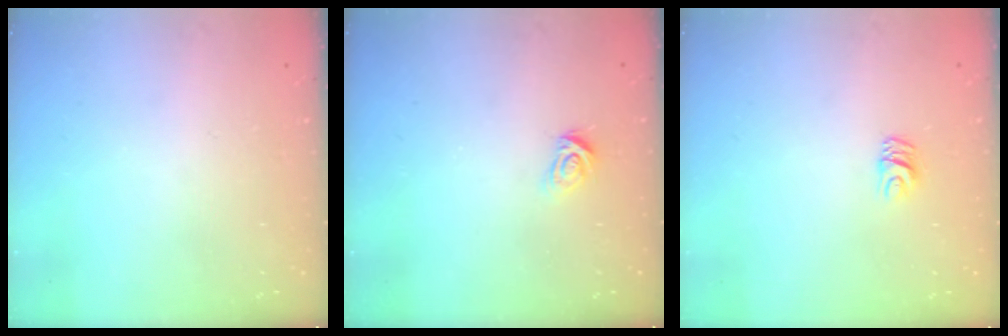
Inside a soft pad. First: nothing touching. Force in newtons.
{"total": 4.7, "press": 4.6, "slide": 0.5}
{"total": 5.5, "press": 5.5, "slide": 0.4}